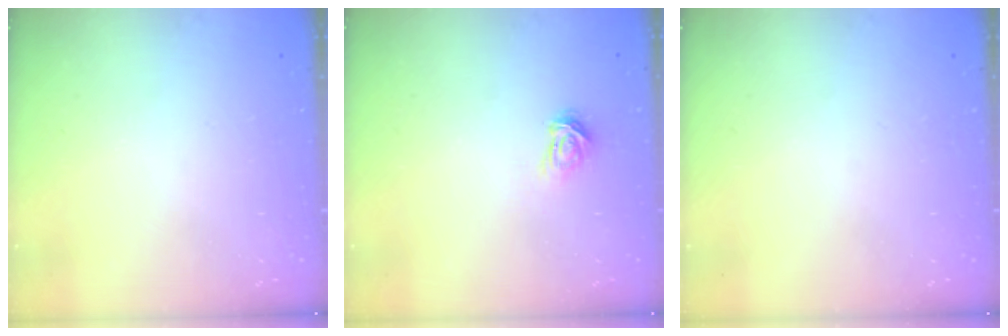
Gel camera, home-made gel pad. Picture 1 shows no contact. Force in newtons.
{"total": 3.9, "press": 3.8, "slide": 0.5}
{"total": 0.0}